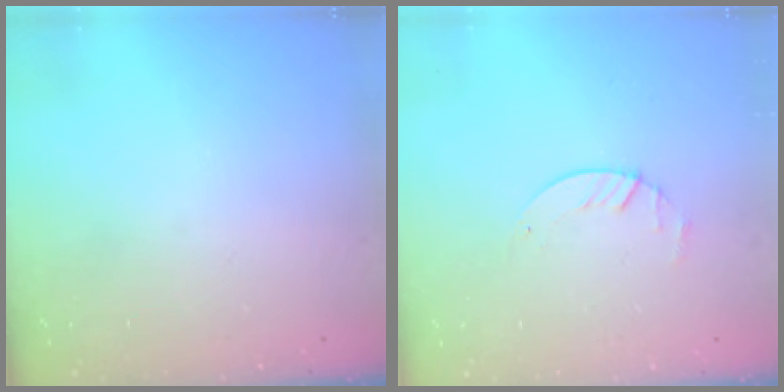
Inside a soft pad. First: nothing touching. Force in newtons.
{"total": 1.8, "press": 1.8, "slide": 0.2}